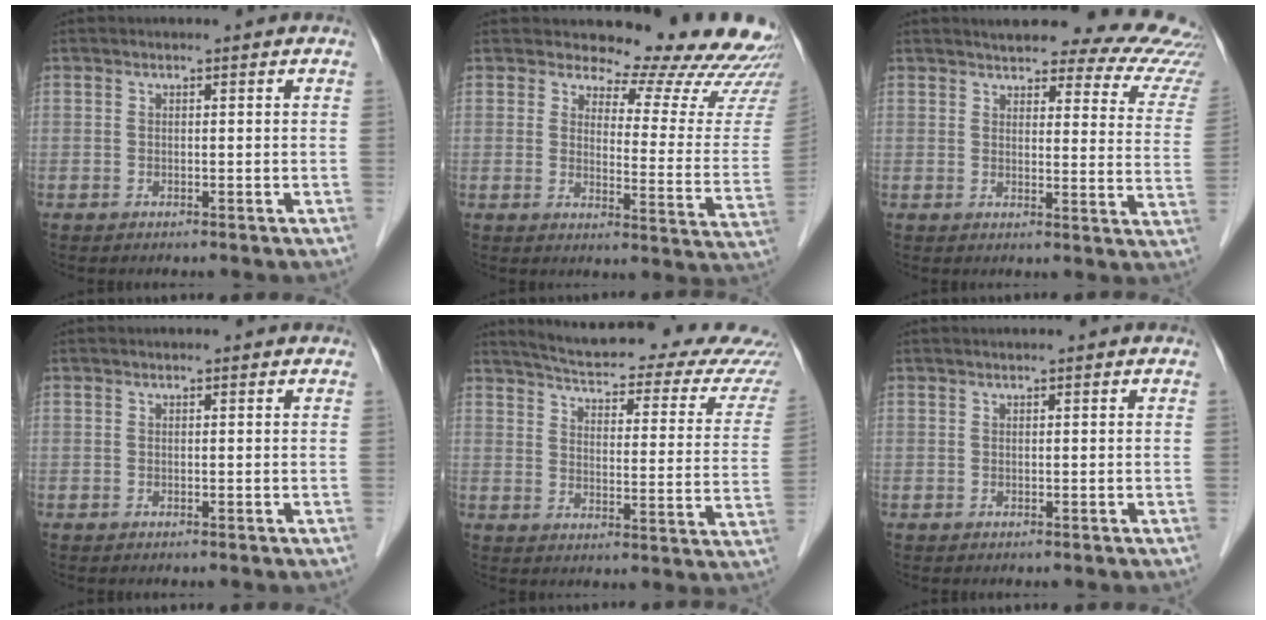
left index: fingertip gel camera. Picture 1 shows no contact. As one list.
[{"total": 19.0, "force": [18.3, 2.8, 4.3], "torque": [-0.035, -0.126, 0.182]}, {"total": 17.9, "force": [16.7, 3.2, 5.6], "torque": [-0.042, -0.056, 0.162]}, {"total": 0.6, "force": [0.5, 0.2, 0.3], "torque": [-0.009, 0.012, 0.006]}, {"total": 24.1, "force": [21.9, 4.0, 9.2], "torque": [-0.119, -0.055, 0.251]}, {"total": 0.7, "force": [0.5, -0.1, 0.4], "torque": [-0.004, 0.011, 0.012]}]